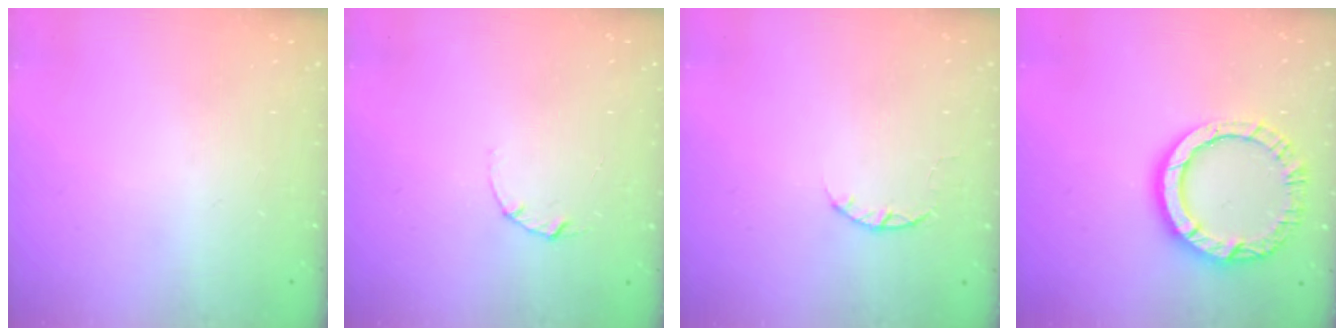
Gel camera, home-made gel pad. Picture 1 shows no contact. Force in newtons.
{"total": 2.1, "press": 2.1, "slide": 0.1}
{"total": 2.5, "press": 2.4, "slide": 0.4}
{"total": 11.7, "press": 11.7, "slide": 1.2}